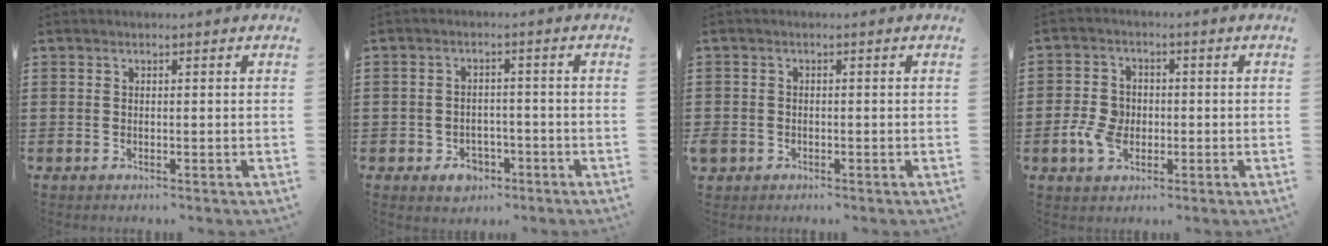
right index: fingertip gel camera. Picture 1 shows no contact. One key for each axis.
{"total": 3.3, "fx": -2.1, "fy": 2.2, "fz": 1.2, "tx": -0.026, "ty": 0.003, "tz": -0.041}
{"total": 1.3, "fx": -0.7, "fy": 1.1, "fz": 0.2, "tx": -0.006, "ty": 0.001, "tz": -0.017}
{"total": 5.5, "fx": -1.3, "fy": 4.1, "fz": 3.3, "tx": -0.088, "ty": 0.004, "tz": -0.029}